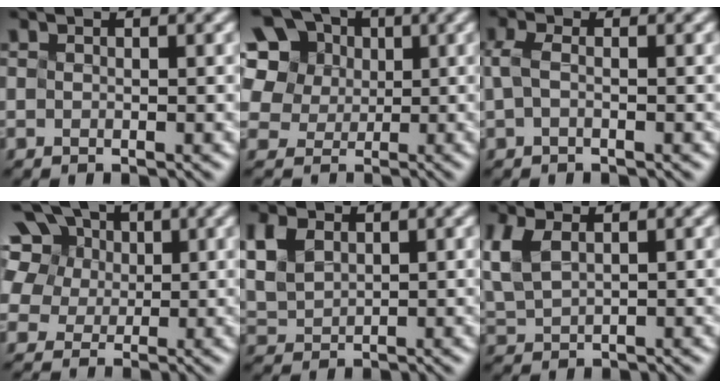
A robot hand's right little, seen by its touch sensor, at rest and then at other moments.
{"total": 11.0, "force": [3.2, 9.4, 4.7], "torque": [-0.123, 0.040, 0.058]}
{"total": 0.9, "force": [-0.3, 0.1, 0.8], "torque": [-0.026, 0.004, 0.003]}
{"total": 10.5, "force": [4.4, 8.0, 5.3], "torque": [-0.111, 0.045, 0.049]}
{"total": 3.3, "force": [1.2, 2.3, 2.1], "torque": [-0.057, 0.011, 0.038]}
{"total": 2.4, "force": [1.1, 1.1, 1.8], "torque": [-0.056, 0.008, 0.039]}